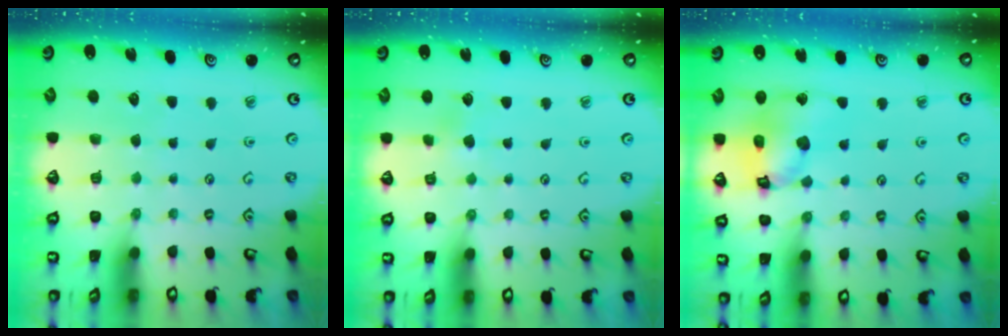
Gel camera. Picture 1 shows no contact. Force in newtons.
{"total": 2.1, "press": 2.0, "slide": 0.6}
{"total": 15.4, "press": 15.3, "slide": 2.1}